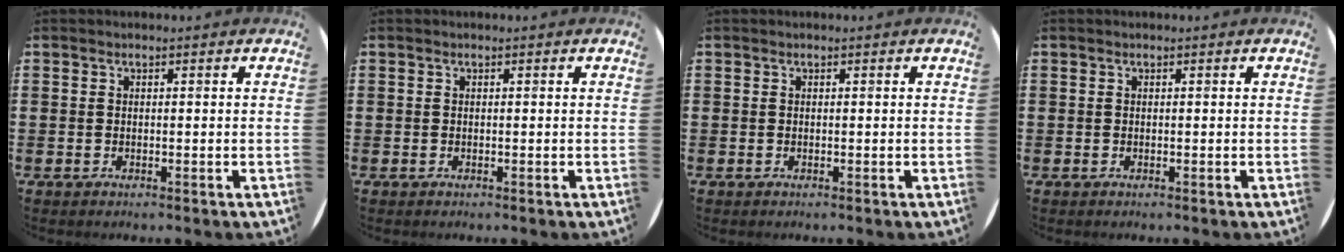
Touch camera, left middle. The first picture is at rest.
{"total": 0.0}
{"total": 0.0}
{"total": 0.0}